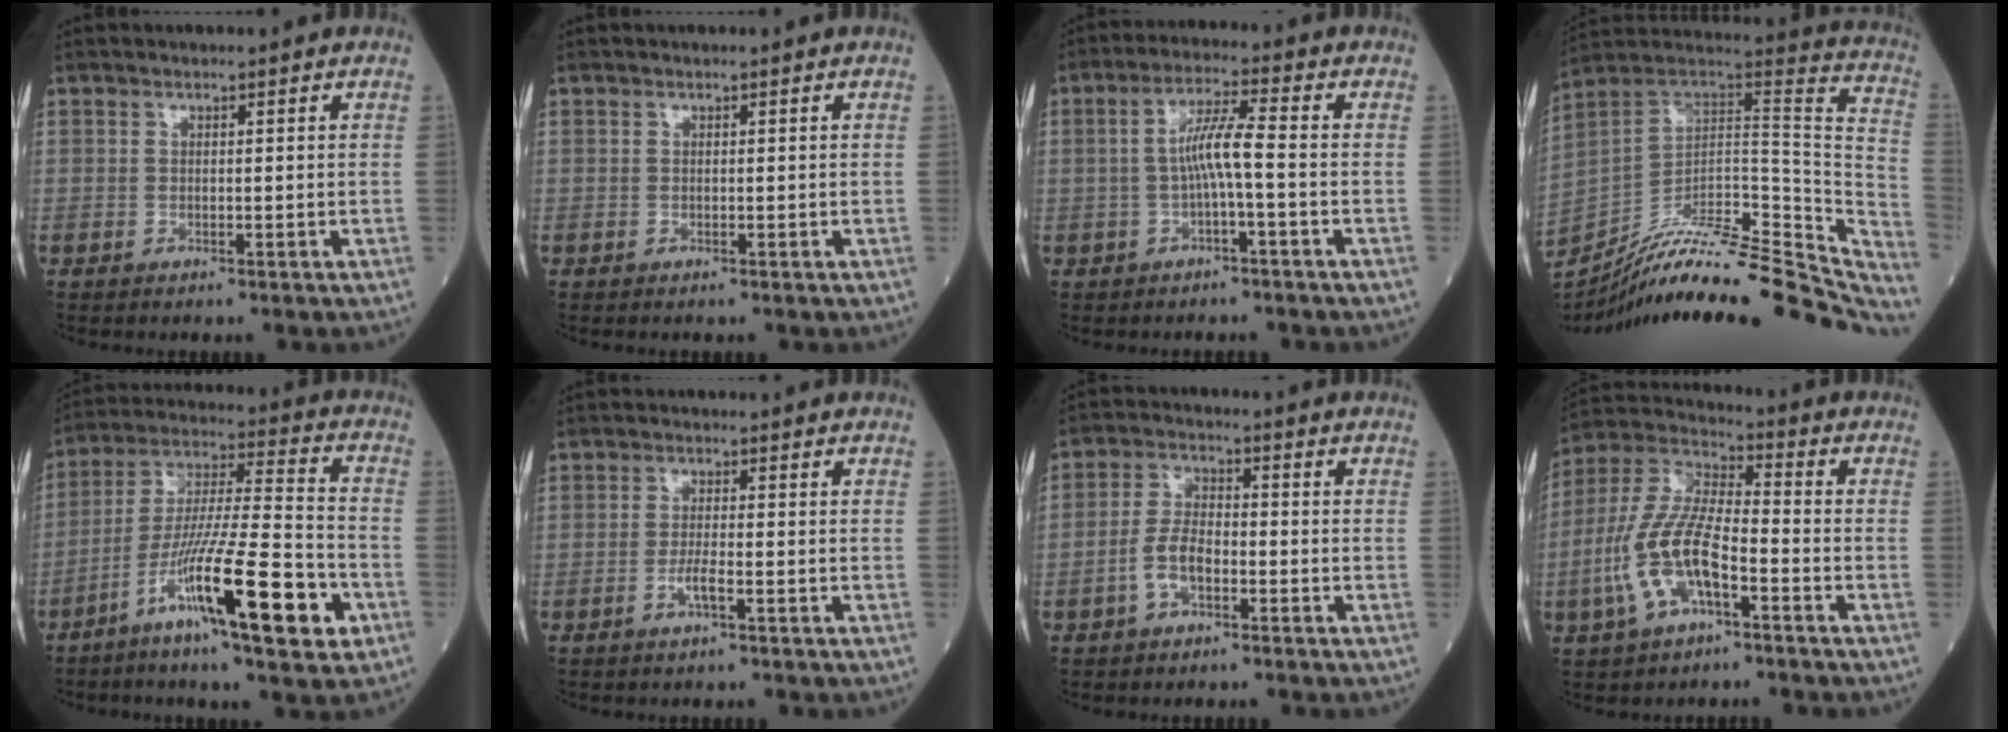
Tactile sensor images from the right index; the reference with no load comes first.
{"total": 0.0}
{"total": 5.4, "force": [-0.7, 0.0, 5.4], "torque": [-0.103, 0.015, -0.010]}
{"total": 33.7, "force": [-29.5, 5.7, 15.4], "torque": [-0.160, -0.016, -0.410]}
{"total": 18.6, "force": [-8.5, 1.4, 16.5], "torque": [-0.298, -0.022, -0.147]}
{"total": 2.4, "force": [-1.1, 0.0, 2.1], "torque": [-0.045, -0.001, -0.021]}
{"total": 5.3, "force": [-2.1, 2.3, 4.2], "torque": [-0.093, 0.011, -0.043]}
{"total": 12.8, "force": [-4.5, 4.2, 11.2], "torque": [-0.252, 0.008, -0.085]}